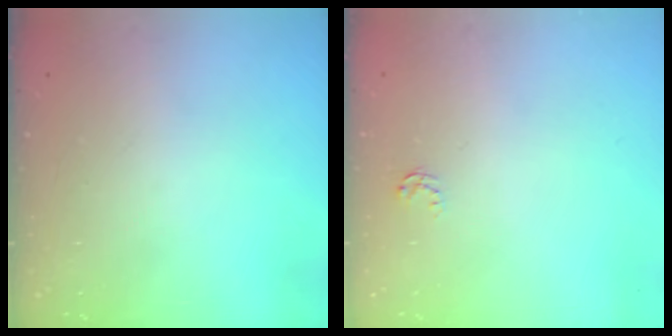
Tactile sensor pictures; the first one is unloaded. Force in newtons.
{"total": 2.6, "press": 2.6, "slide": 0.4}